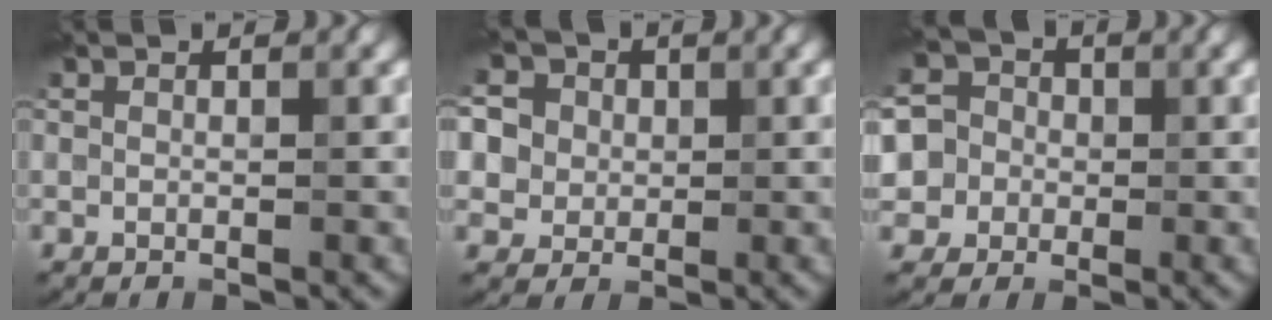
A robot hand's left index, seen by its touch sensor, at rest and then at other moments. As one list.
[{"total": 11.7, "force": [4.5, 9.5, 5.1], "torque": [-0.134, 0.035, 0.064]}, {"total": 6.5, "force": [-0.3, 6.2, 1.9], "torque": [-0.046, 0.031, -0.039]}]